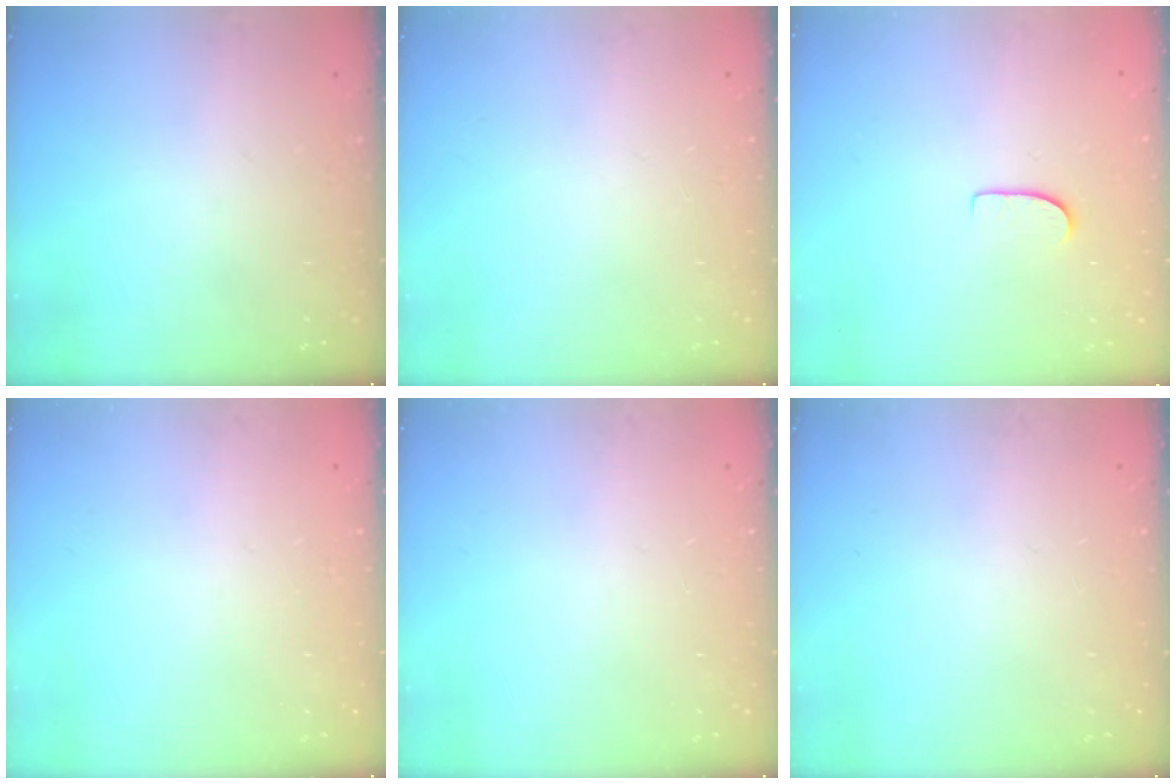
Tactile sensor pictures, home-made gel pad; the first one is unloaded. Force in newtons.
{"total": 0.0}
{"total": 6.1, "press": 6.1, "slide": 0.5}
{"total": 0.0}
{"total": 0.0}
{"total": 0.0}